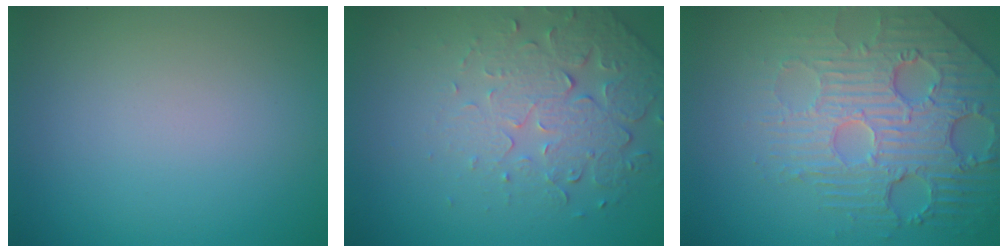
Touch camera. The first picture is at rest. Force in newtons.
{"total": 5.2, "press": 3.7, "slide": 3.6}
{"total": 6.9, "press": 5.3, "slide": 4.4}